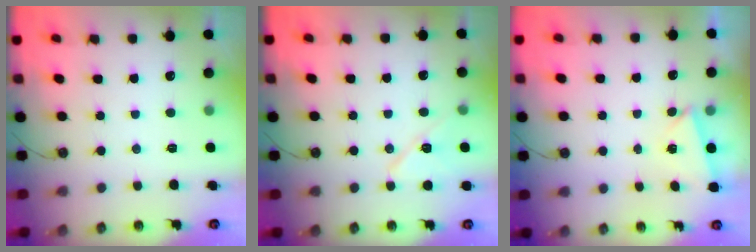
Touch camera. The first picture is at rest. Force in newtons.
{"total": 9.9, "press": 9.1, "slide": 3.8}
{"total": 2.6, "press": 1.9, "slide": 1.8}